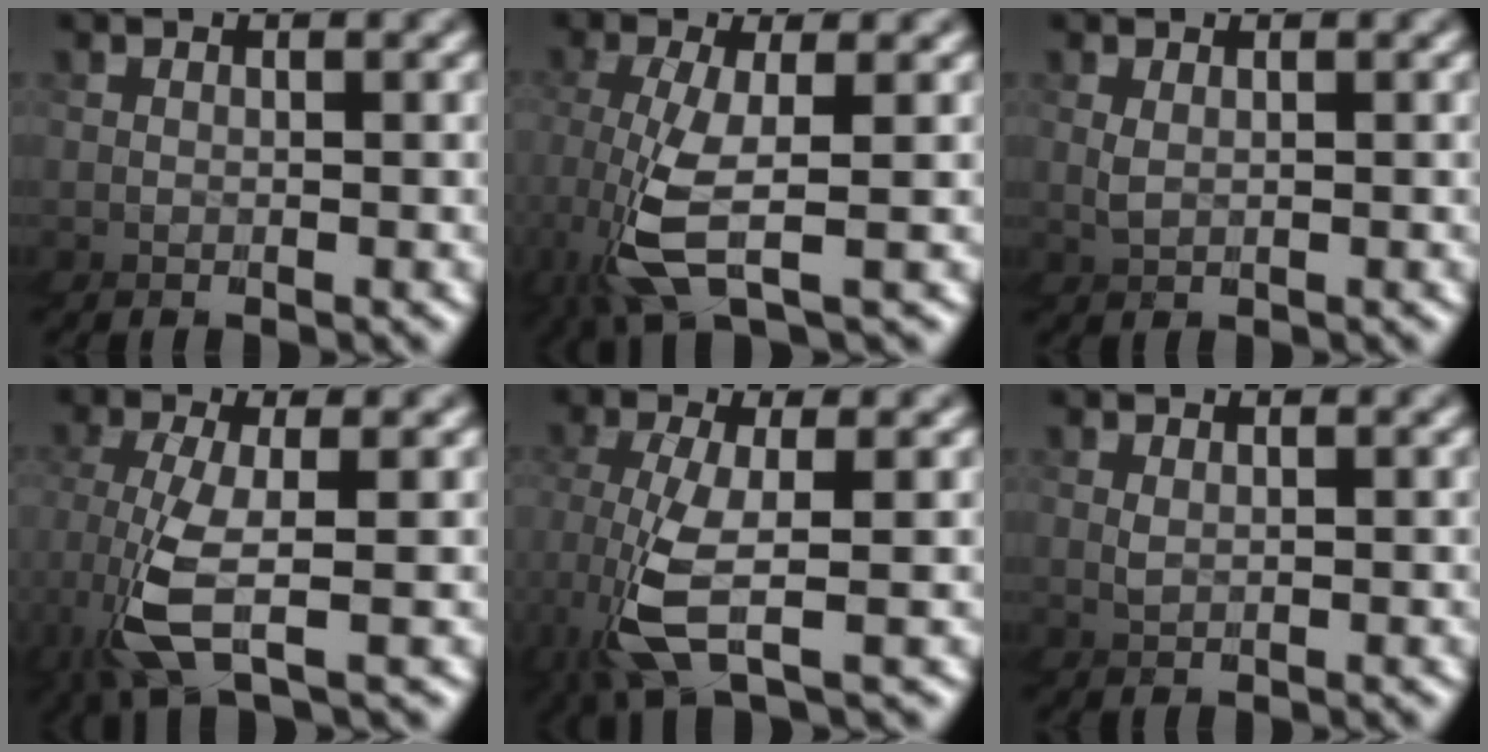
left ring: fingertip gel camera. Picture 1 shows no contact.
{"total": 2.5, "force": [-0.7, -0.8, 2.2], "torque": [-0.080, 0.000, -0.007]}
{"total": 0.8, "force": [0.7, -0.2, 0.5], "torque": [-0.013, 0.002, 0.014]}
{"total": 2.3, "force": [-1.1, -0.9, 1.8], "torque": [-0.077, -0.002, -0.011]}
{"total": 2.3, "force": [-0.9, -0.8, 2.0], "torque": [-0.077, -0.001, -0.009]}
{"total": 0.8, "force": [0.7, -0.3, 0.1], "torque": [-0.005, 0.002, 0.013]}